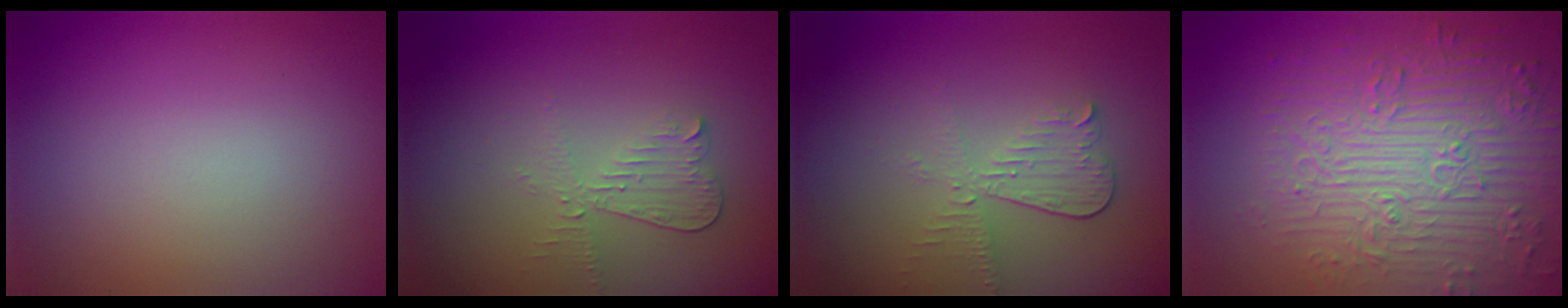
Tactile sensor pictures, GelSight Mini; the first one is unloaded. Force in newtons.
{"total": 2.0, "press": 1.9, "slide": 0.7}
{"total": 3.0, "press": 2.6, "slide": 1.5}
{"total": 8.6, "press": 6.5, "slide": 5.5}